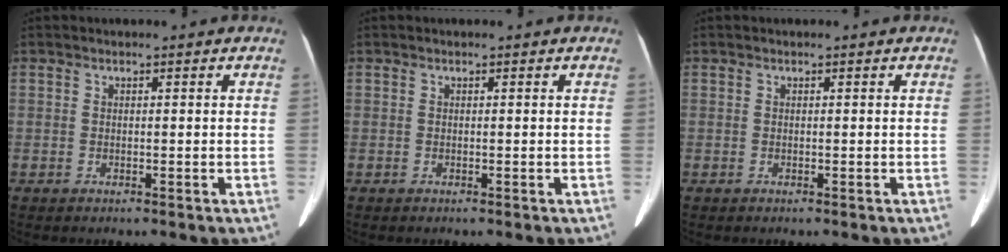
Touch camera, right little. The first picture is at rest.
{"total": 0.0}
{"total": 0.0}